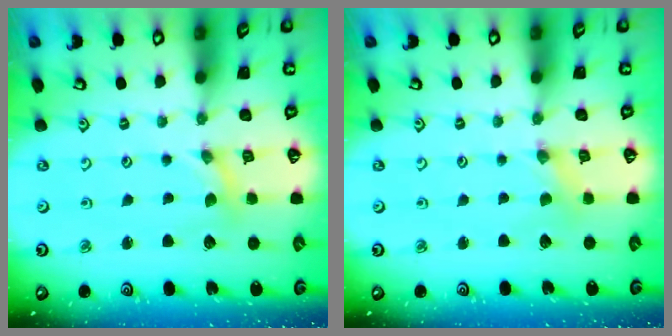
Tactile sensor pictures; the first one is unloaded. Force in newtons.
{"total": 1.1, "press": 1.1, "slide": 0.1}